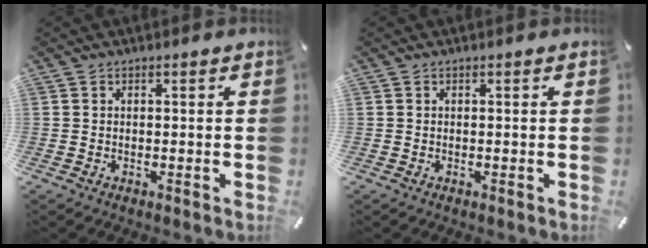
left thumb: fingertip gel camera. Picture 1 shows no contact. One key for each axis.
{"total": 0.0}